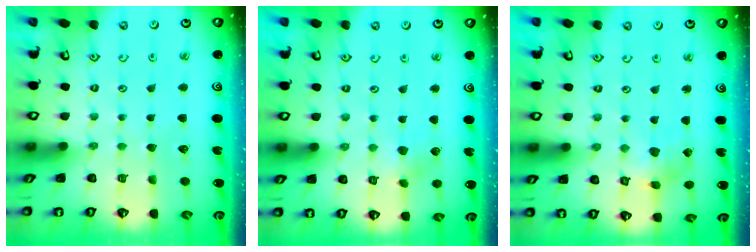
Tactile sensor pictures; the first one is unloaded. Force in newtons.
{"total": 3.4, "press": 3.4, "slide": 0.3}
{"total": 2.5, "press": 2.5, "slide": 0.3}